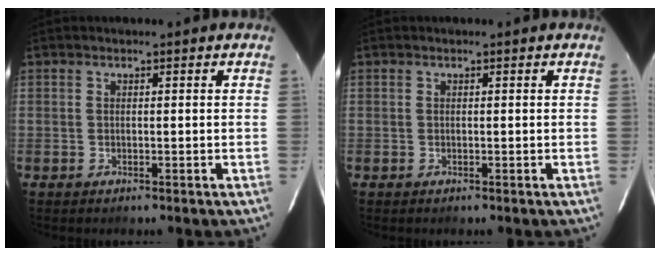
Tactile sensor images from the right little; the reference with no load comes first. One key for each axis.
{"total": 0.0}